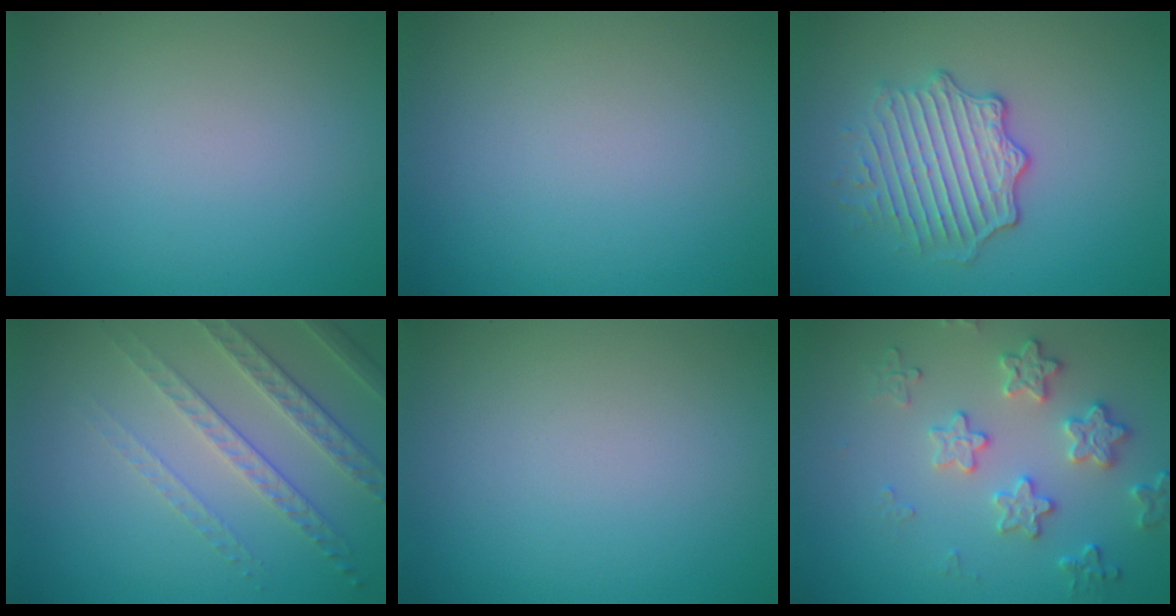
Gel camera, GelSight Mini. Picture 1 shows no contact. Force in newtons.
{"total": 0.0}
{"total": 4.1, "press": 3.4, "slide": 2.3}
{"total": 4.8, "press": 3.4, "slide": 3.4}
{"total": 0.0}
{"total": 3.7, "press": 3.5, "slide": 1.4}